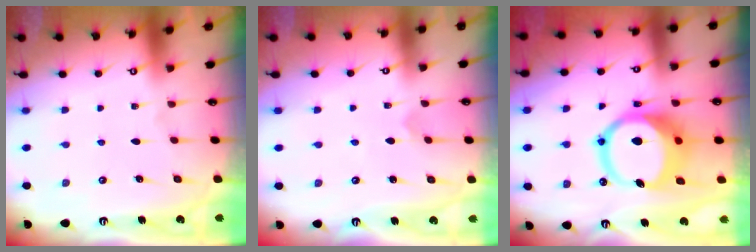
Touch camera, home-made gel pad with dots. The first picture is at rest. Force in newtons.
{"total": 2.4, "press": 2.4, "slide": 0.2}
{"total": 14.6, "press": 14.5, "slide": 2.0}